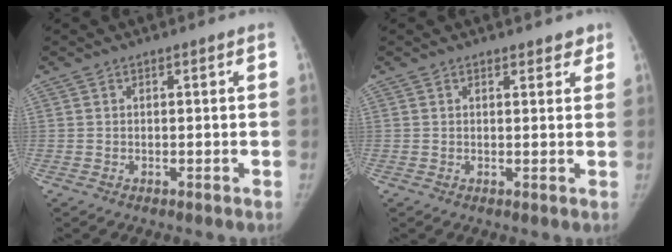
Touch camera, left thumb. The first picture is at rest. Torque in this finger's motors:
{"motor_torque": [-0.40, -0.27, -0.35, 0.37, -0.05]}